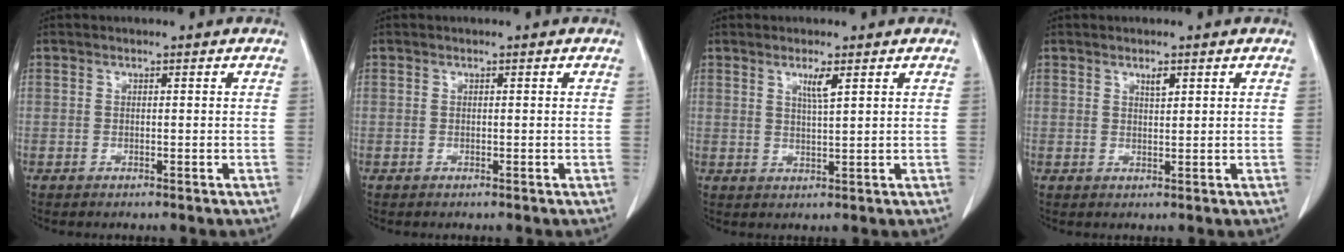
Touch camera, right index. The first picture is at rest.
{"total": 0.0}
{"total": 2.7, "force": [1.4, -0.2, 2.3], "torque": [-0.046, -0.005, 0.028]}
{"total": 1.4, "force": [0.9, 0.3, 1.1], "torque": [-0.020, -0.004, 0.017]}